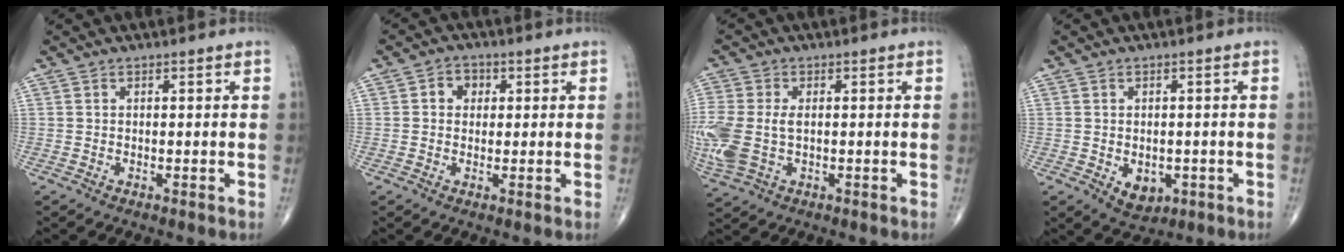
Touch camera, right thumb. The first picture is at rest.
{"total": 3.4, "force": [0.7, 2.9, 1.6], "torque": [-0.006, 0.007, 0.006]}
{"total": 12.4, "force": [-0.6, 7.9, 9.5], "torque": [-0.267, -0.003, -0.003]}
{"total": 4.7, "force": [-1.2, 3.4, 3.1], "torque": [-0.027, -0.001, -0.004]}